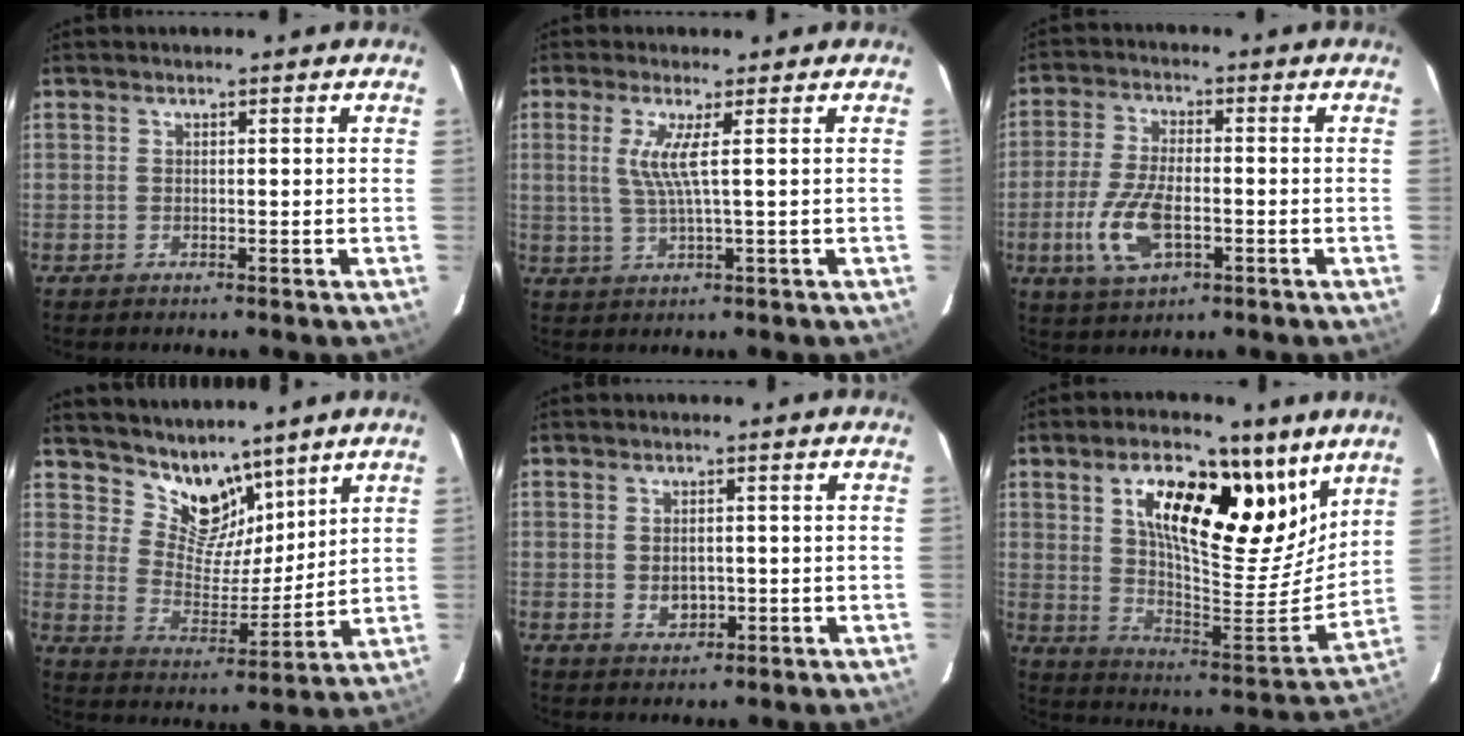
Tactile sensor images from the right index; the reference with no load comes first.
{"total": 4.6, "force": [1.1, -0.6, 4.4], "torque": [-0.085, -0.005, 0.022]}
{"total": 10.3, "force": [-3.1, 4.6, 8.7], "torque": [-0.191, -0.007, -0.056]}
{"total": 10.6, "force": [8.4, 5.6, 3.4], "torque": [-0.060, 0.001, 0.157]}
{"total": 3.5, "force": [-0.4, 2.7, 2.2], "torque": [-0.036, -0.003, -0.002]}
{"total": 22.7, "force": [12.4, 9.3, 16.6], "torque": [-0.261, 0.006, 0.210]}